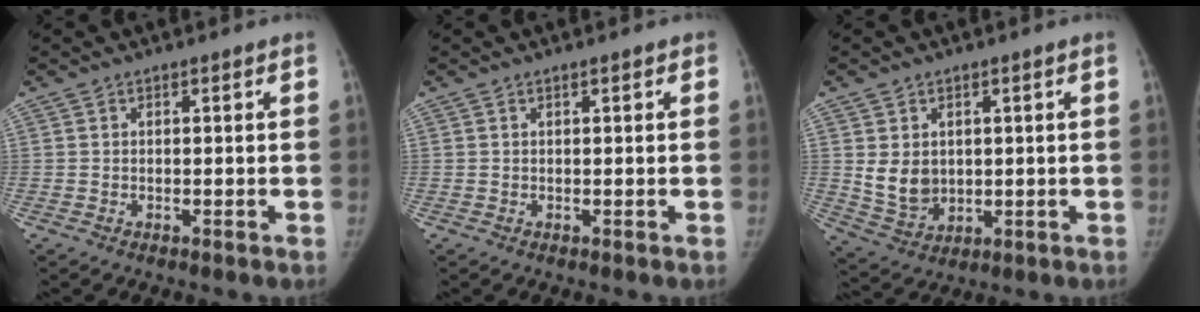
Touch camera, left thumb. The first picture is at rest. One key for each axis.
{"total": 0.5, "fx": 0.3, "fy": 0.2, "fz": 0.4, "tx": -0.005, "ty": 0.001, "tz": 0.002}
{"total": 6.7, "fx": 1.0, "fy": 5.5, "fz": 3.8, "tx": -0.040, "ty": -0.017, "tz": 0.038}